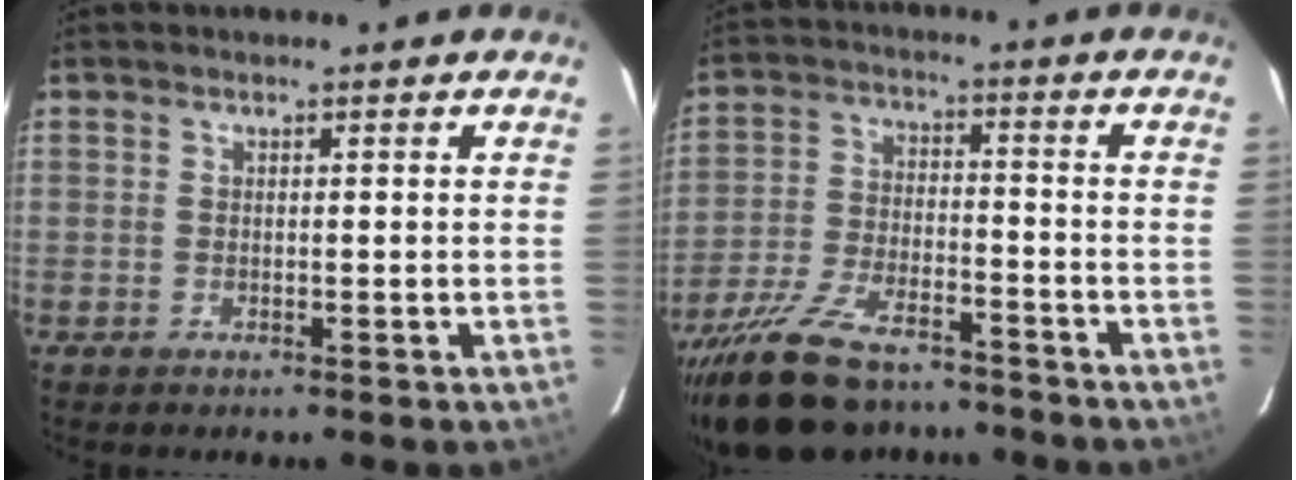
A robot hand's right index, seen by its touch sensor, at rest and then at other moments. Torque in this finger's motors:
{"motor_torque": [1.06, -1.08, 0.84, 0.20]}